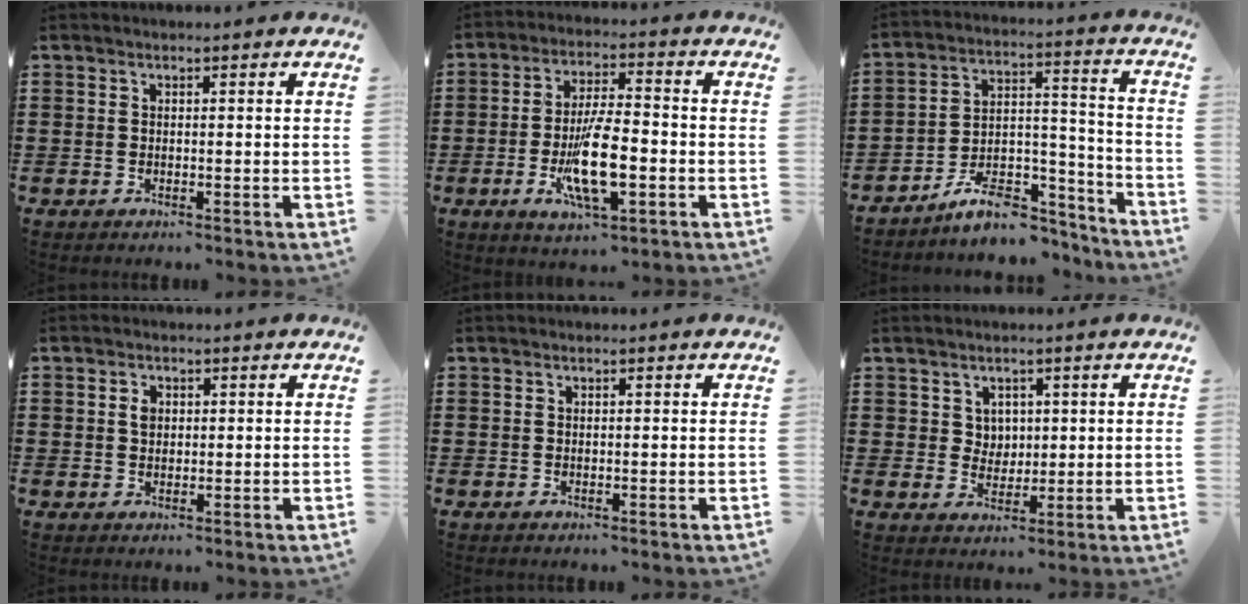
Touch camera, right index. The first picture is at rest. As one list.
[{"total": 11.1, "force": [-2.9, 3.7, 10.1], "torque": [-0.201, -0.010, -0.049]}, {"total": 8.5, "force": [-7.1, 3.3, 3.4], "torque": [-0.049, 0.025, -0.128]}, {"total": 1.9, "force": [0.5, 1.3, 1.3], "torque": [-0.028, 0.007, 0.008]}, {"total": 0.0}, {"total": 3.1, "force": [1.5, 2.6, 0.7], "torque": [-0.027, 0.010, 0.028]}]